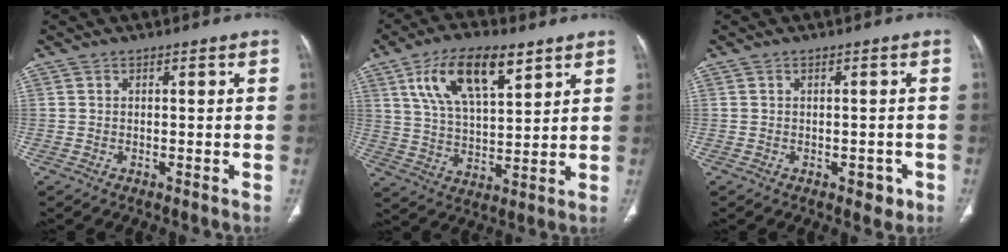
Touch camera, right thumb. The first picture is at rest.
{"total": 15.4, "force": [7.9, 6.6, 11.5], "torque": [-0.185, -0.020, 0.146]}
{"total": 2.6, "force": [-1.1, 1.6, 1.7], "torque": [-0.006, 0.004, -0.009]}